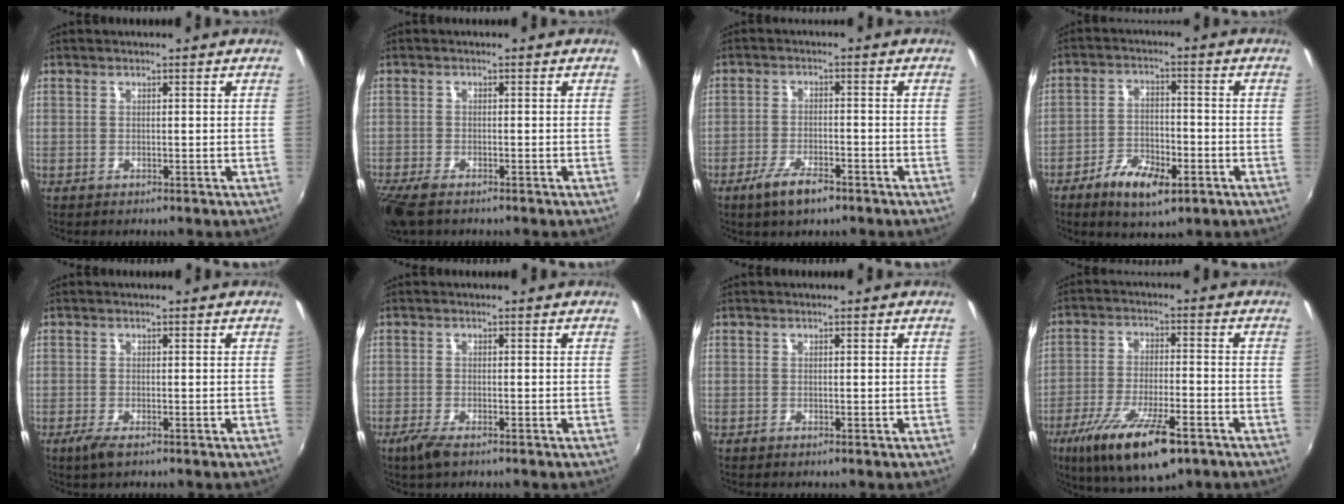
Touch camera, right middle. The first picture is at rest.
{"total": 5.9, "force": [-4.5, 1.7, 3.4], "torque": [-0.088, -0.029, -0.087]}
{"total": 6.4, "force": [-4.3, 1.9, 4.3], "torque": [-0.102, -0.010, -0.076]}
{"total": 9.5, "force": [-5.3, 3.9, 6.8], "torque": [-0.143, -0.009, -0.088]}
{"total": 2.5, "force": [-1.6, 0.5, 1.9], "torque": [-0.040, -0.011, -0.029]}
{"total": 3.4, "force": [-2.3, 0.8, 2.4], "torque": [-0.057, -0.011, -0.045]}
{"total": 0.0}
{"total": 16.2, "force": [-9.7, 4.7, 12.1], "torque": [-0.234, -0.038, -0.164]}